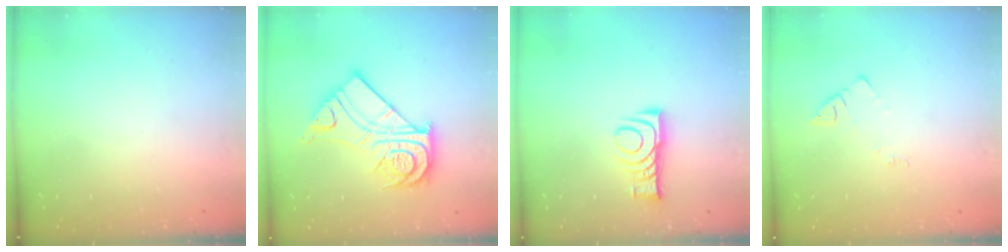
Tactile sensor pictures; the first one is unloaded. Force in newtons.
{"total": 19.6, "press": 19.5, "slide": 1.8}
{"total": 8.9, "press": 8.9, "slide": 0.4}
{"total": 2.2, "press": 2.2, "slide": 0.4}